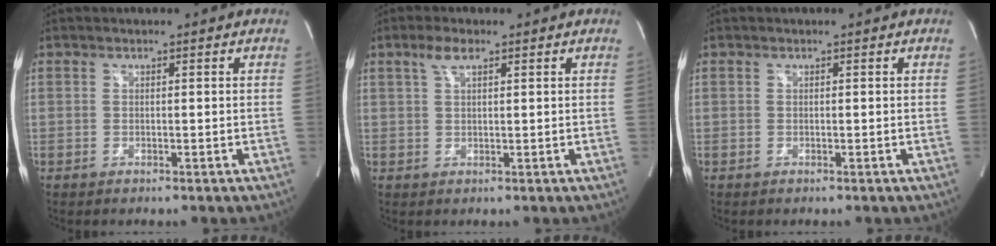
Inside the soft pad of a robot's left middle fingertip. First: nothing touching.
{"total": 2.8, "force": [1.7, 1.0, 2.0], "torque": [-0.047, 0.008, 0.038]}
{"total": 0.0}